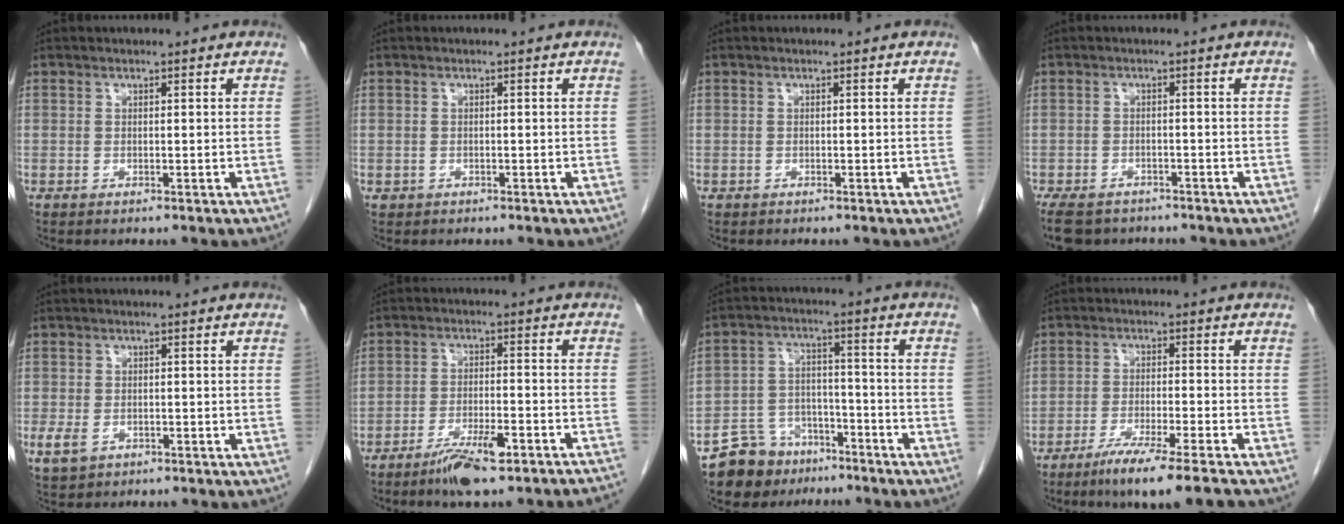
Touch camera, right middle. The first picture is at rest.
{"total": 0.6, "force": [-0.3, 0.5, 0.0], "torque": [-0.005, 0.004, -0.004]}
{"total": 0.0}
{"total": 9.1, "force": [-7.1, 4.7, 3.3], "torque": [-0.070, -0.012, -0.104]}
{"total": 3.7, "force": [-1.5, 2.6, 2.2], "torque": [-0.051, -0.006, -0.017]}
{"total": 9.7, "force": [-7.6, 0.9, 6.0], "torque": [-0.084, -0.002, -0.124]}
{"total": 9.4, "force": [-7.2, 5.8, 1.6], "torque": [-0.033, 0.026, -0.120]}
{"total": 9.0, "force": [-6.8, -0.9, 5.9], "torque": [-0.090, -0.025, -0.113]}